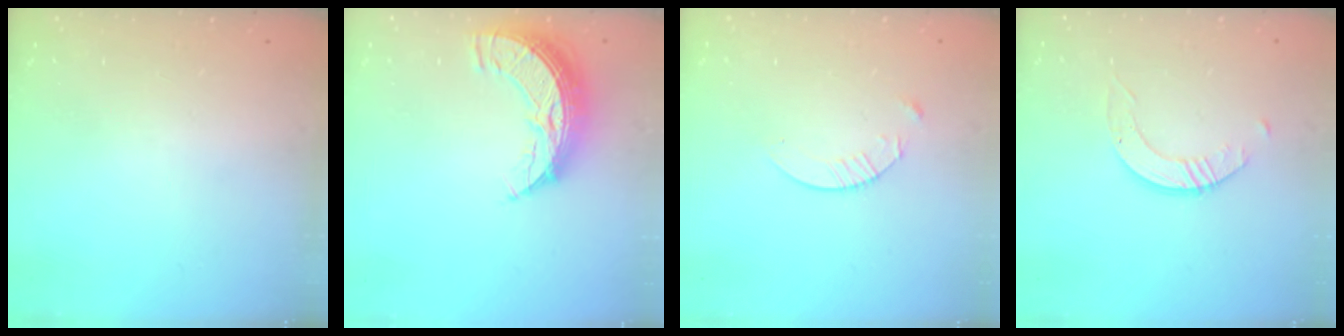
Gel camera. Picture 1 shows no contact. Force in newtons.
{"total": 10.9, "press": 10.9, "slide": 0.9}
{"total": 4.8, "press": 4.8, "slide": 0.6}
{"total": 3.0, "press": 3.0, "slide": 0.2}